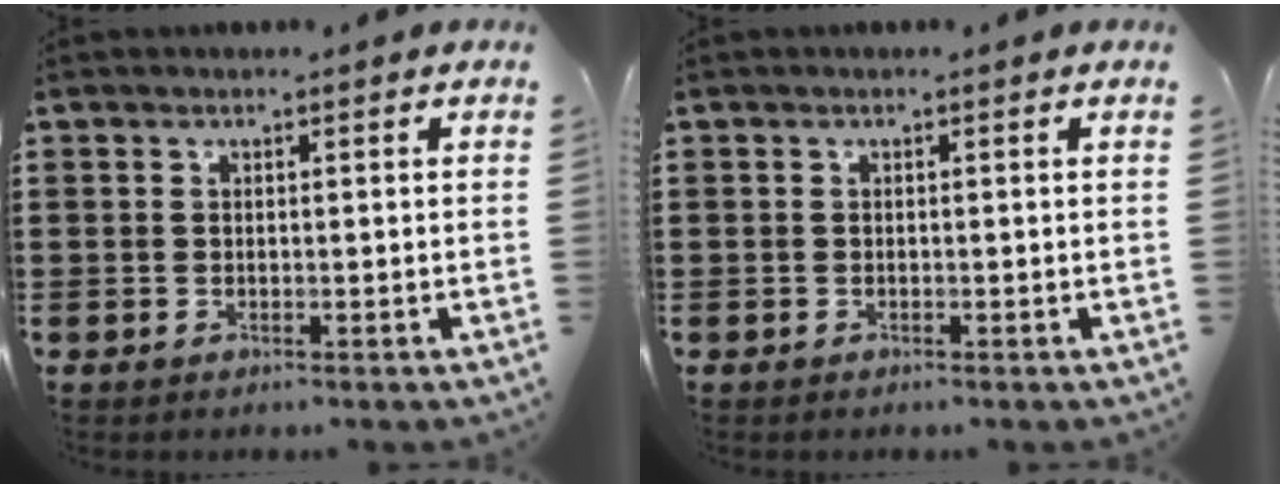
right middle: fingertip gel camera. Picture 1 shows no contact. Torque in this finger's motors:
{"motor_torque": [-0.04, -0.05, 0.15, 0.01]}